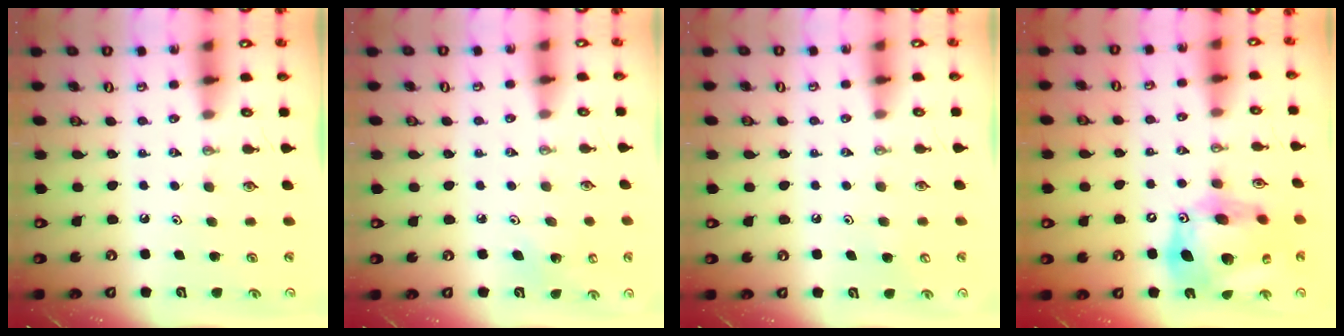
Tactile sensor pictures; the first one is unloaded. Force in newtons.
{"total": 4.1, "press": 4.1, "slide": 0.2}
{"total": 3.1, "press": 3.0, "slide": 0.2}
{"total": 21.3, "press": 21.1, "slide": 2.5}